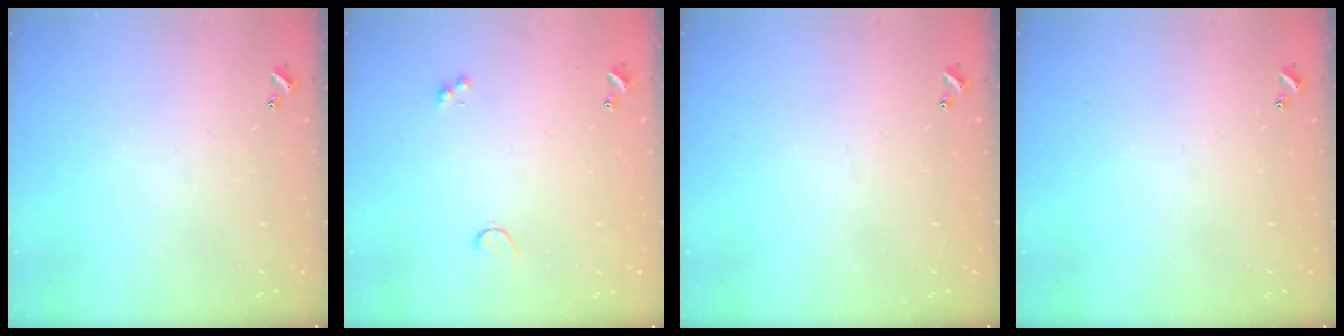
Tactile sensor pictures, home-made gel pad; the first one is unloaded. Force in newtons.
{"total": 1.0, "press": 0.9, "slide": 0.5}
{"total": 0.0}
{"total": 0.0}